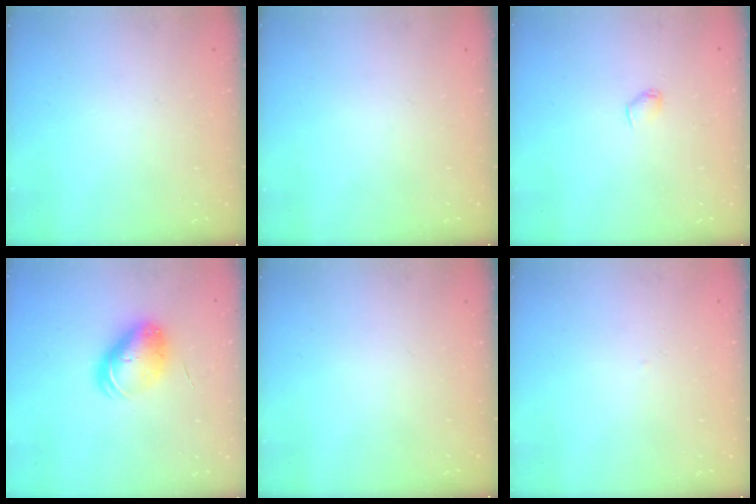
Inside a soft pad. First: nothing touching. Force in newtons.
{"total": 0.0}
{"total": 3.9, "press": 3.9, "slide": 0.5}
{"total": 9.0, "press": 8.9, "slide": 1.5}
{"total": 0.0}
{"total": 1.4, "press": 1.4, "slide": 0.3}